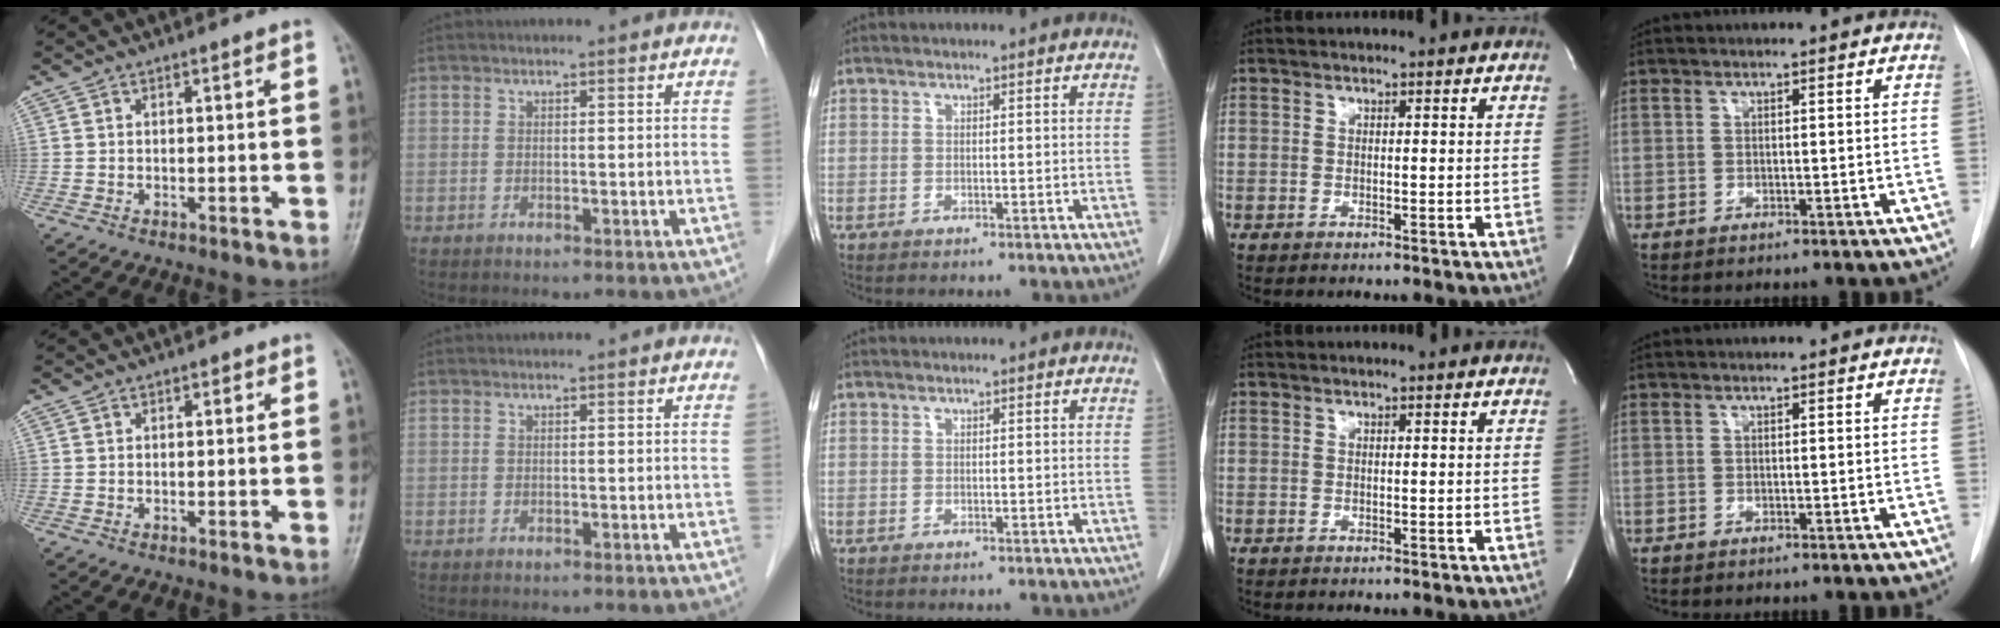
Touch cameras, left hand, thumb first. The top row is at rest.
{"thumb": {"total": 0.6, "force": [0.2, 0.5, 0.3], "torque": [0.003, 0.001, -0.001]}}